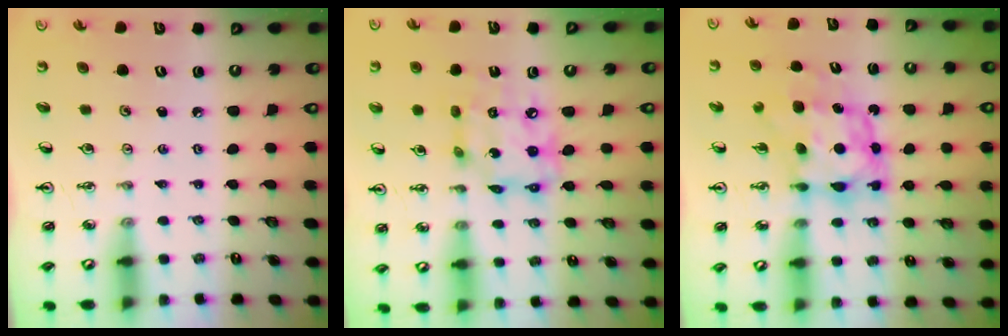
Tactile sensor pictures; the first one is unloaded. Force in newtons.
{"total": 13.7, "press": 13.6, "slide": 1.3}
{"total": 8.9, "press": 8.8, "slide": 1.0}